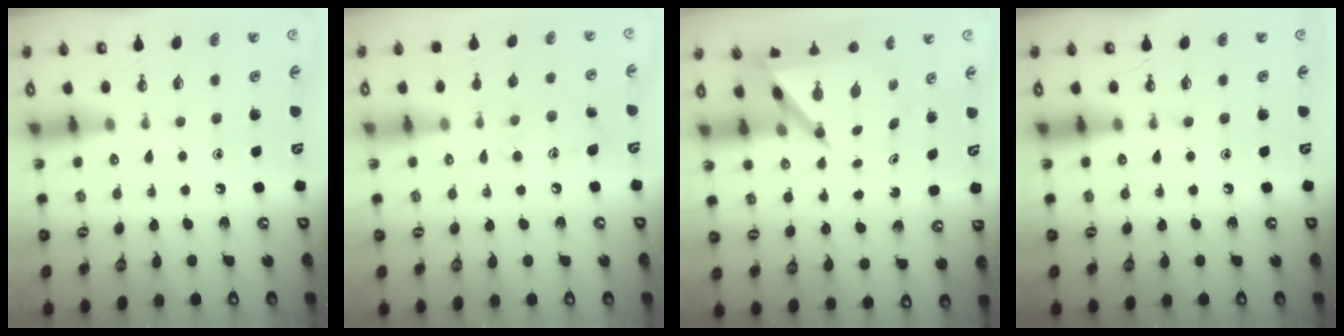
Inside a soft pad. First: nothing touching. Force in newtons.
{"total": 10.1, "press": 10.1, "slide": 0.5}
{"total": 5.6, "press": 5.6, "slide": 0.5}
{"total": 0.0}